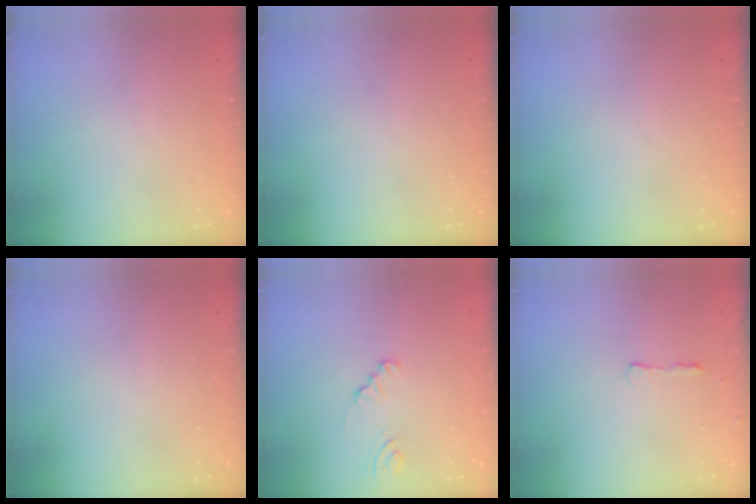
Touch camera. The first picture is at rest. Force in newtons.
{"total": 0.0}
{"total": 0.0}
{"total": 0.0}
{"total": 1.7, "press": 1.7, "slide": 0.2}
{"total": 5.0, "press": 3.4, "slide": 3.6}